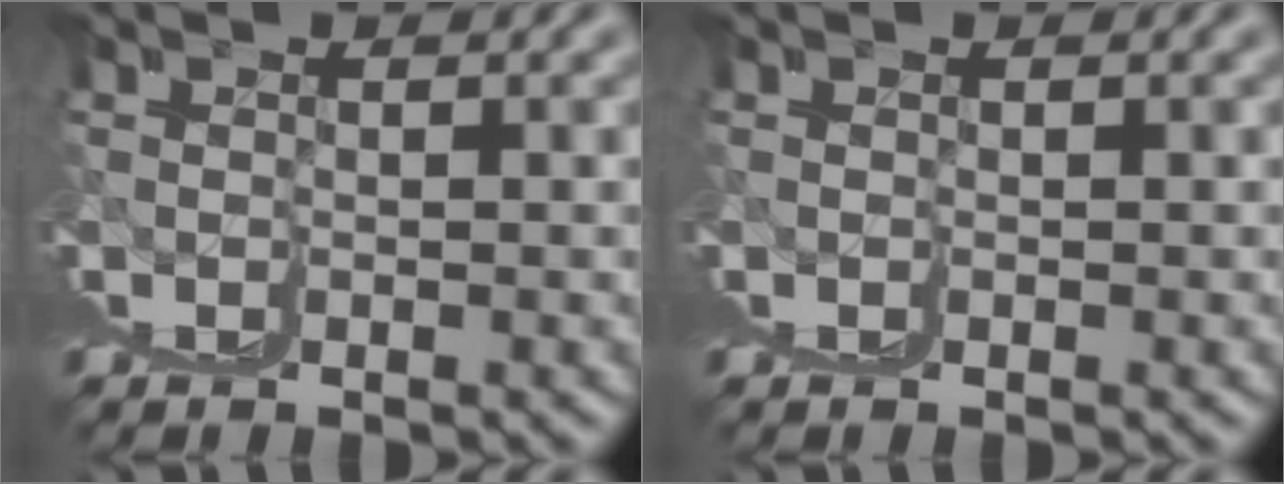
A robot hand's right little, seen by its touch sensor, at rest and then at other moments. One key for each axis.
{"total": 0.0}